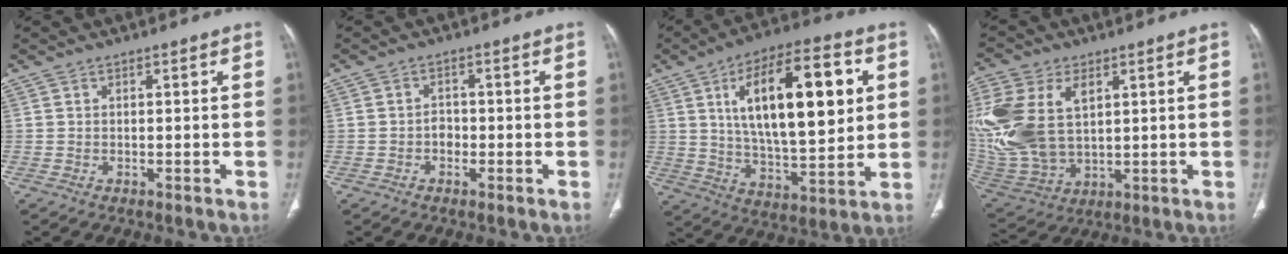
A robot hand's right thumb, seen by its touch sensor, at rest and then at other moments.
{"total": 2.1, "force": [-0.7, 1.7, 1.0], "torque": [-0.006, 0.009, -0.016]}
{"total": 23.4, "force": [6.2, 9.5, 20.4], "torque": [-0.305, -0.012, 0.099]}
{"total": 22.4, "force": [5.4, 14.1, 16.5], "torque": [-0.393, -0.007, 0.118]}